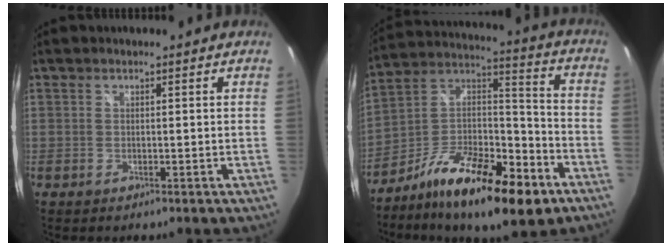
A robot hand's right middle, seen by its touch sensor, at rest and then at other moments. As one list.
[{"total": 22.6, "force": [-13.0, 7.9, 16.7], "torque": [-0.285, -0.003, -0.218]}]